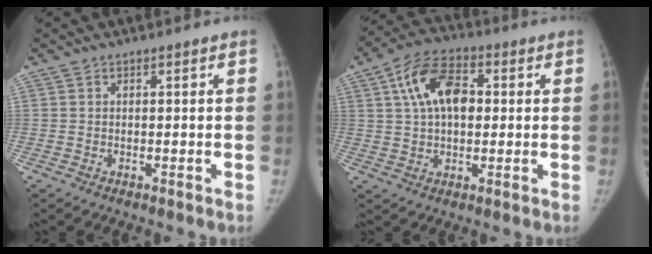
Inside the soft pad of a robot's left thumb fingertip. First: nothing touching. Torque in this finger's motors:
{"motor_torque": [0.32, 0.54, 0.38, 0.30, 0.21]}